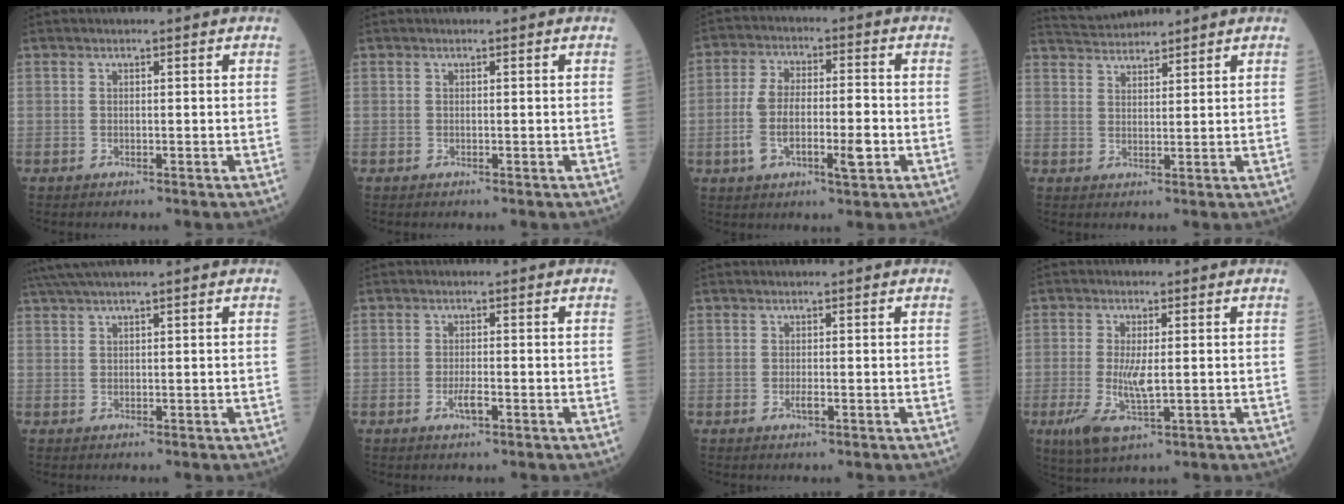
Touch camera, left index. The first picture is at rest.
{"total": 0.0}
{"total": 10.0, "force": [-2.7, 3.4, 9.0], "torque": [-0.180, 0.009, -0.047]}
{"total": 4.5, "force": [4.5, -0.1, 0.2], "torque": [-0.016, 0.026, 0.089]}
{"total": 3.5, "force": [2.8, -0.8, 1.9], "torque": [-0.044, 0.020, 0.059]}
{"total": 1.8, "force": [-0.9, 0.3, 1.5], "torque": [-0.033, -0.002, -0.015]}
{"total": 0.7, "force": [-0.2, 0.1, 0.7], "torque": [-0.013, -0.002, -0.001]}
{"total": 6.0, "force": [-1.1, 1.7, 5.6], "torque": [-0.124, -0.016, -0.016]}